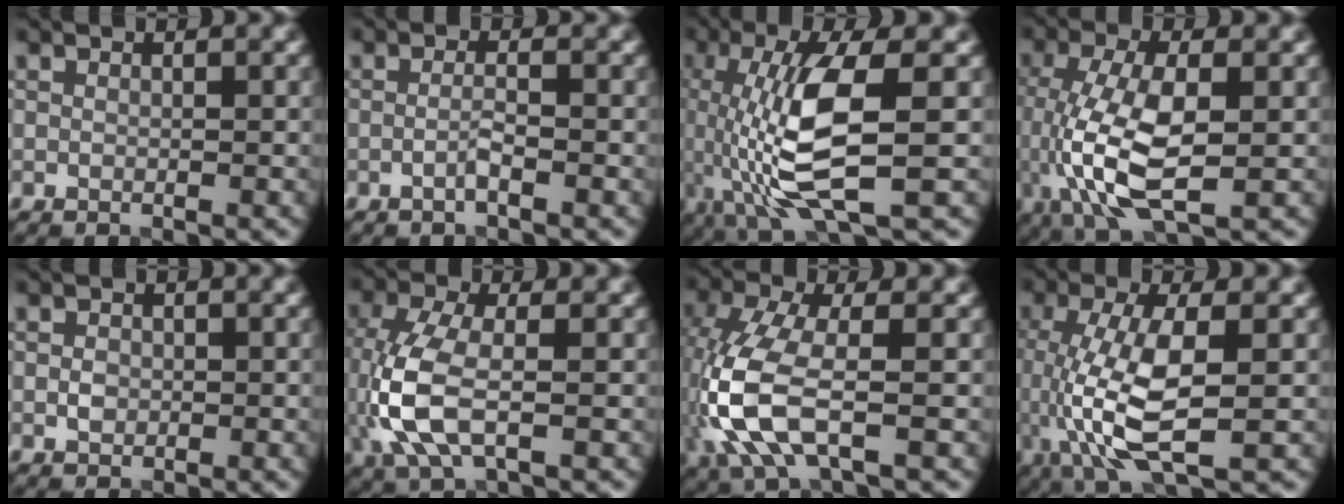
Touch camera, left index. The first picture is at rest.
{"total": 1.4, "force": [-0.6, 0.1, 1.2], "torque": [-0.022, 0.005, -0.014]}
{"total": 9.2, "force": [-1.0, 2.6, 8.8], "torque": [-0.181, -0.002, -0.017]}
{"total": 9.1, "force": [-1.2, 3.4, 8.3], "torque": [-0.176, -0.002, -0.023]}
{"total": 1.2, "force": [-0.1, 1.0, 0.7], "torque": [-0.014, 0.000, -0.005]}
{"total": 6.7, "force": [-1.1, 3.1, 5.8], "torque": [-0.145, 0.003, -0.024]}
{"total": 7.3, "force": [-1.8, 2.9, 6.4], "torque": [-0.164, 0.002, -0.041]}
{"total": 8.2, "force": [-0.8, 2.7, 7.7], "torque": [-0.165, -0.003, -0.015]}